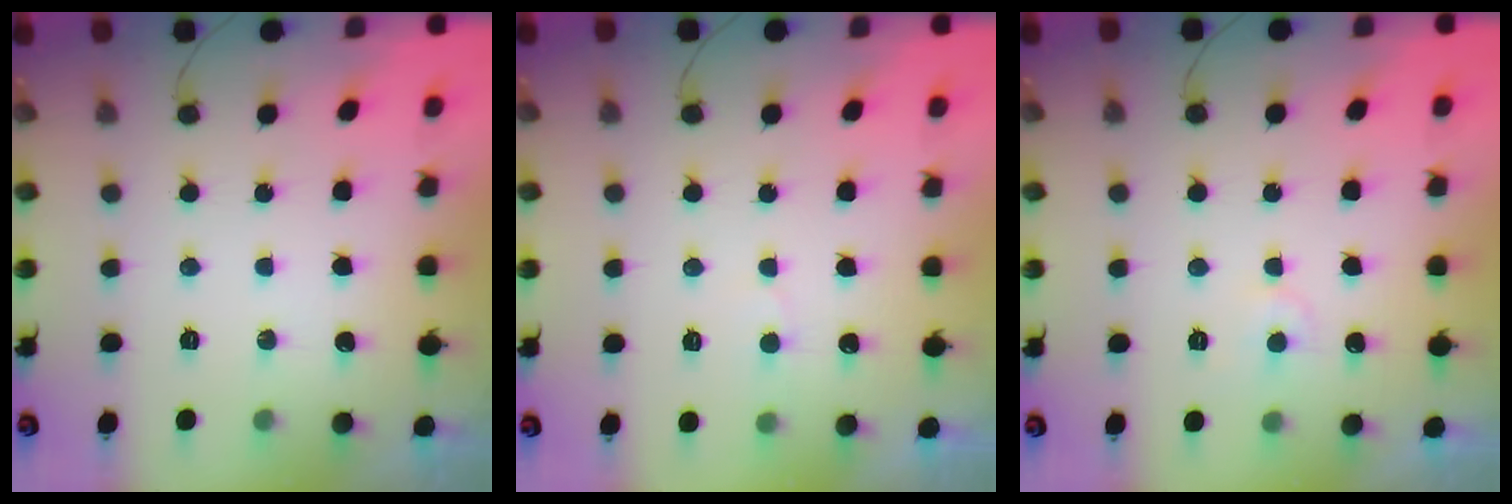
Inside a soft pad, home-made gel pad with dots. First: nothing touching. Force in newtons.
{"total": 2.5, "press": 2.5, "slide": 0.1}
{"total": 4.5, "press": 4.4, "slide": 0.4}